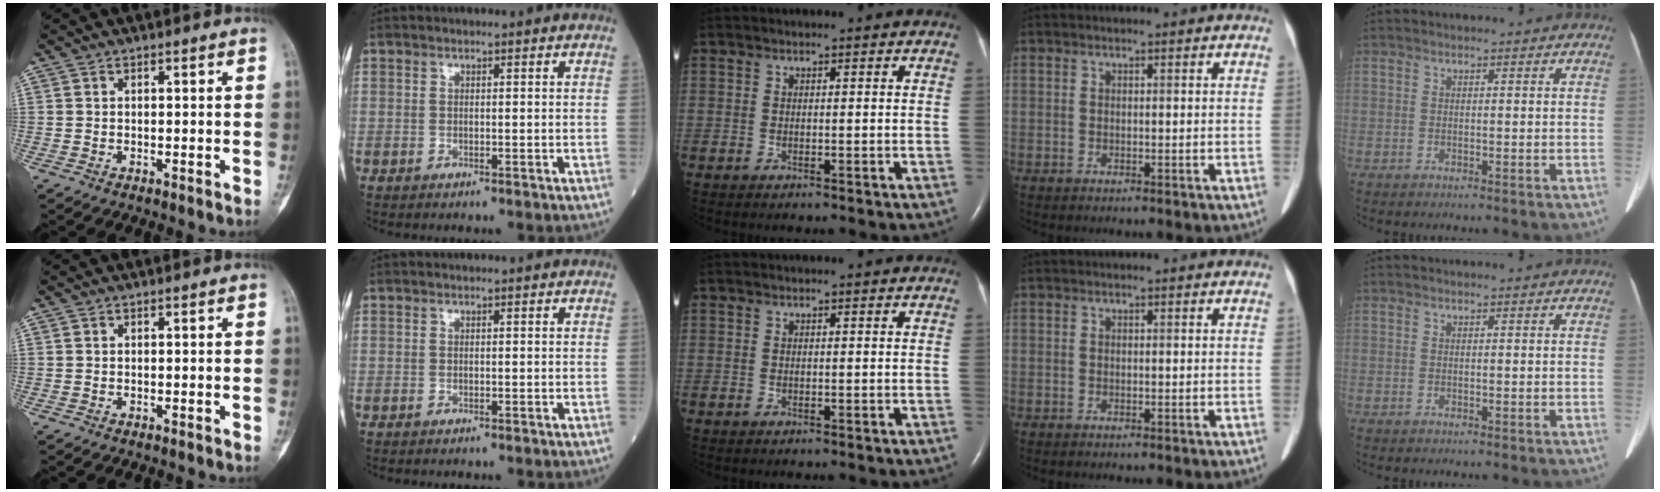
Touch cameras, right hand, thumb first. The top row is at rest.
{}